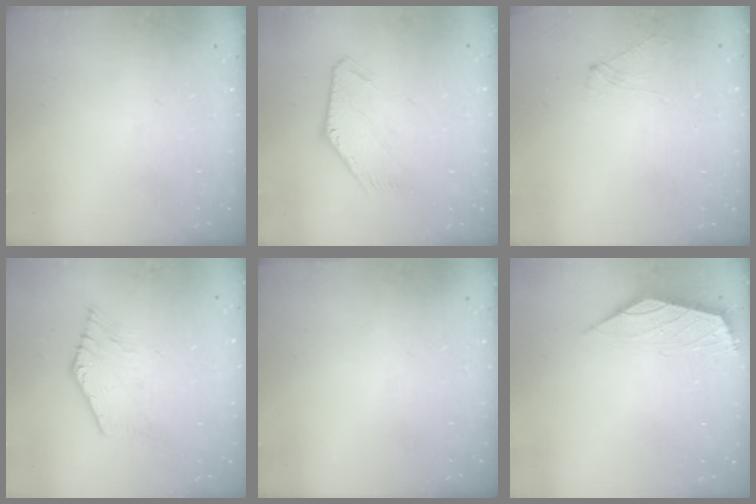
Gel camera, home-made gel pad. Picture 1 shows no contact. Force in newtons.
{"total": 0.0}
{"total": 1.7, "press": 1.6, "slide": 0.5}
{"total": 1.8, "press": 1.8, "slide": 0.2}
{"total": 0.0}
{"total": 1.8, "press": 1.7, "slide": 0.4}